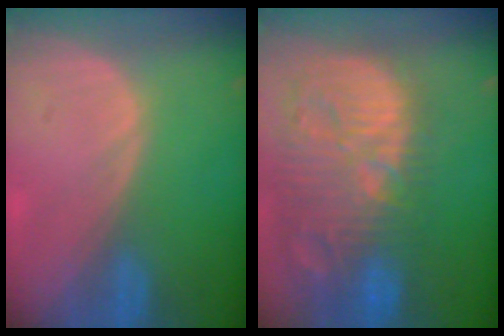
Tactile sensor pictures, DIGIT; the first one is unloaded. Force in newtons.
{"total": 14.8, "press": 12.8, "slide": 7.3}